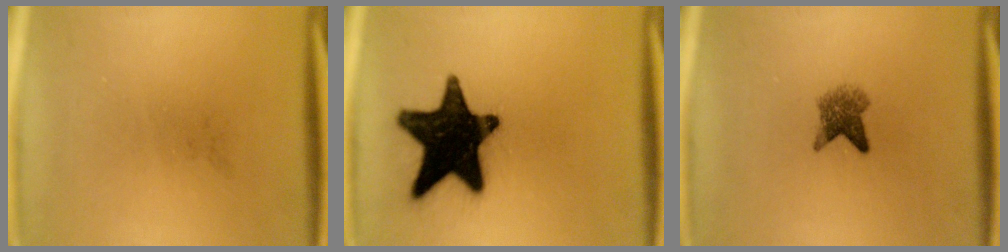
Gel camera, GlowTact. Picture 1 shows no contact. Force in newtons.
{"total": 19.6}
{"total": 3.3}